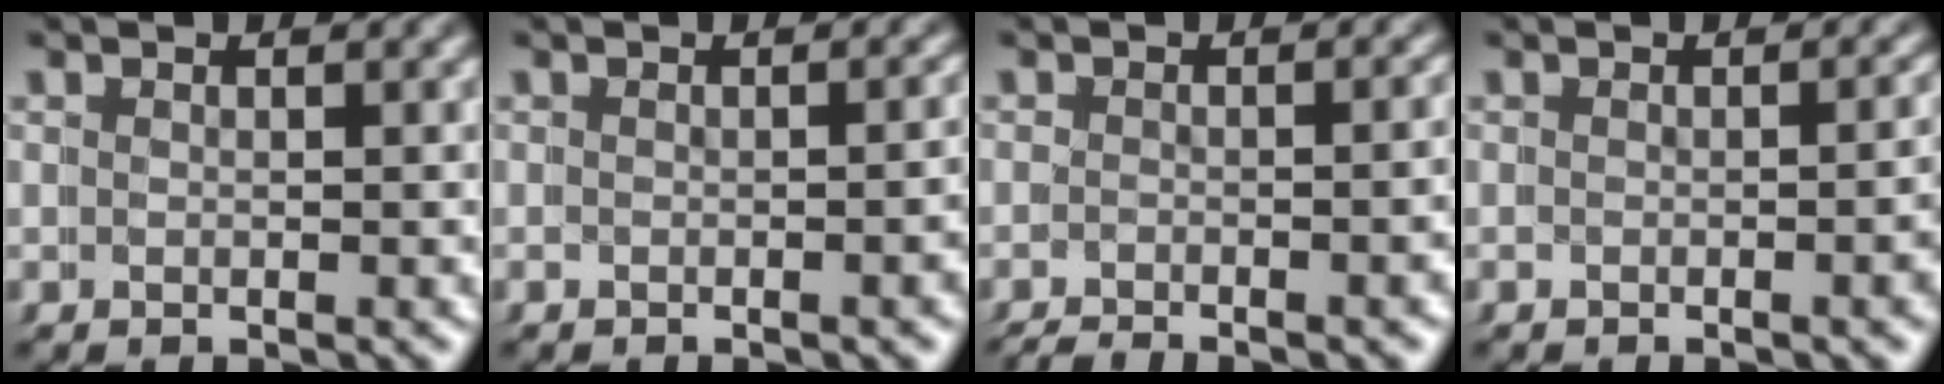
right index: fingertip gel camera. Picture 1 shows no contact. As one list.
[{"total": 1.7, "force": [-0.6, 0.0, 1.6], "torque": [-0.006, 0.009, -0.013]}, {"total": 2.5, "force": [-2.2, 0.1, 1.2], "torque": [-0.007, 0.000, -0.038]}, {"total": 2.3, "force": [-0.5, 0.1, 2.2], "torque": [-0.014, 0.009, -0.013]}]